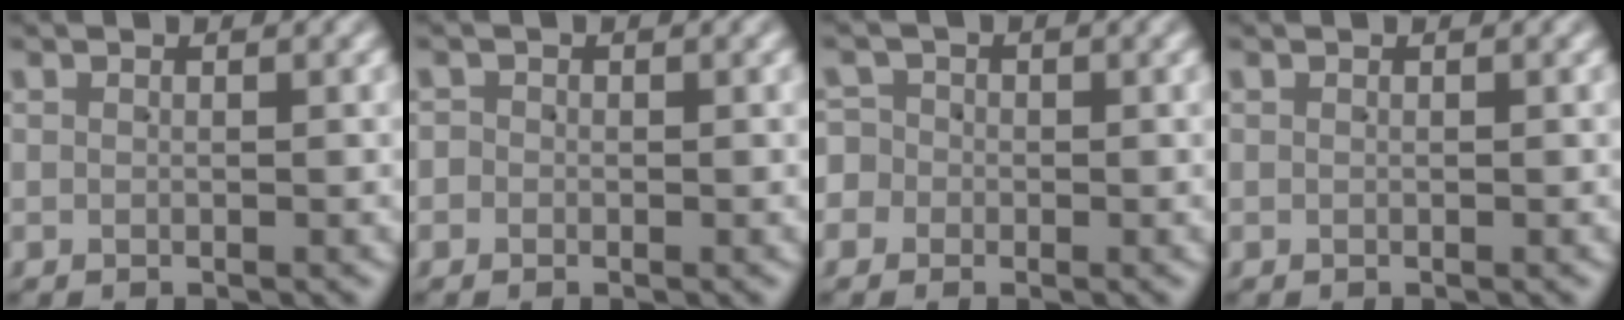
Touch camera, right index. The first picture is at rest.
{"total": 1.1, "force": [-0.5, 1.0, -0.2], "torque": [0.009, 0.005, -0.016]}
{"total": 5.7, "force": [-1.1, 5.5, 1.0], "torque": [-0.030, -0.004, -0.032]}
{"total": 0.0}